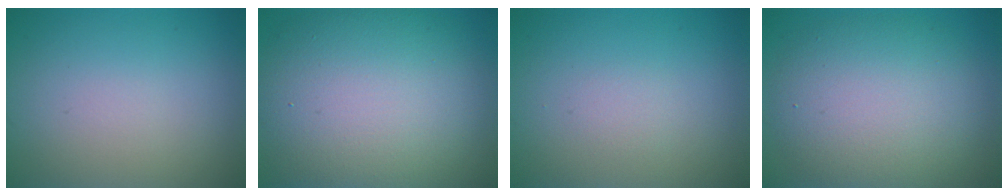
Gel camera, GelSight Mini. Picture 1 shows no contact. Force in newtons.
{"total": 13.3, "press": 13.2, "slide": 1.3}
{"total": 0.7, "press": 0.7, "slide": 0.0}
{"total": 8.6, "press": 8.6, "slide": 0.5}